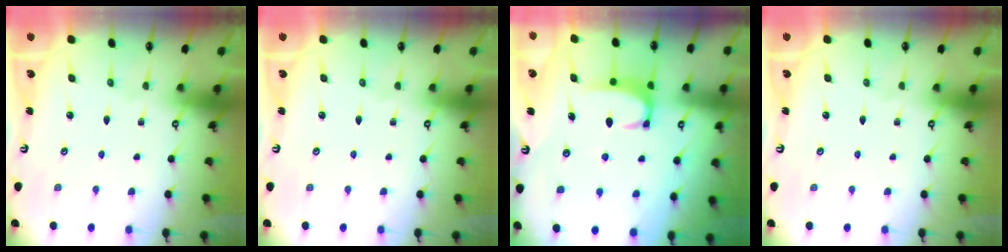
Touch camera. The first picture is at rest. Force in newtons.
{"total": 0.0}
{"total": 1.8, "press": 1.7, "slide": 0.6}
{"total": 0.6, "press": 0.6, "slide": 0.1}